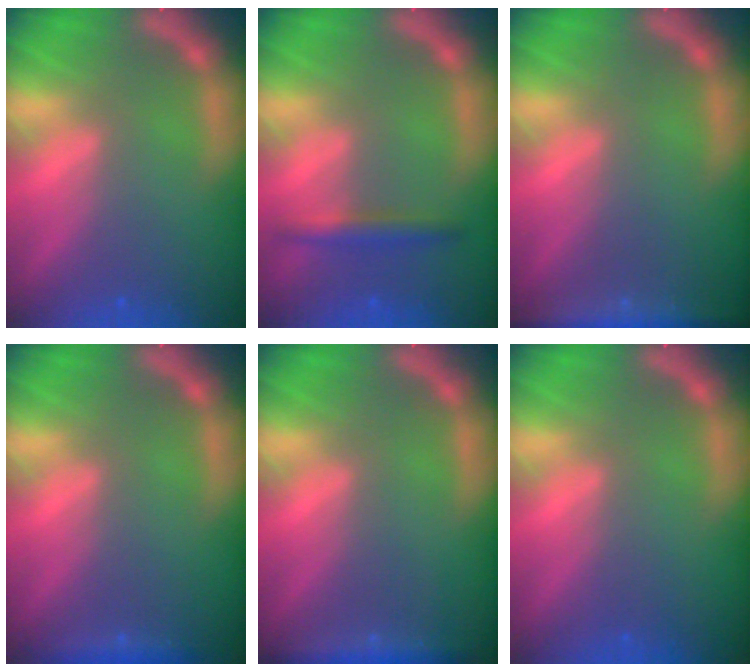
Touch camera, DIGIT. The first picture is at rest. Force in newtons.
{"total": 2.4}
{"total": 6.0}
{"total": 1.4}
{"total": 3.0}
{"total": 0.0}